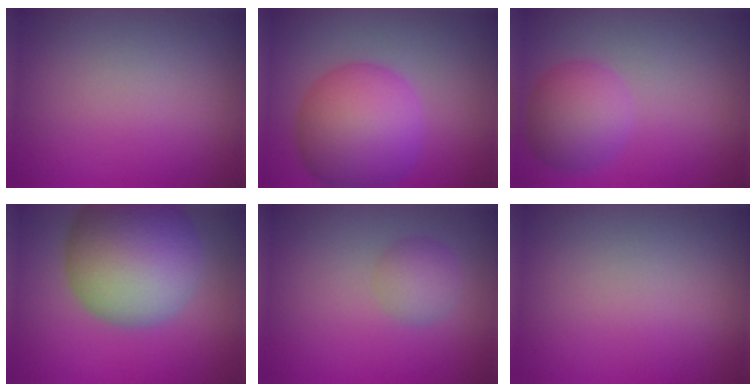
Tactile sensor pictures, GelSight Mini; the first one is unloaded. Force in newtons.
{"total": 9.7, "press": 9.7, "slide": 0.2}
{"total": 4.4, "press": 4.4, "slide": 0.1}
{"total": 13.3, "press": 13.3, "slide": 0.7}
{"total": 2.3, "press": 2.3, "slide": 0.0}
{"total": 0.0}